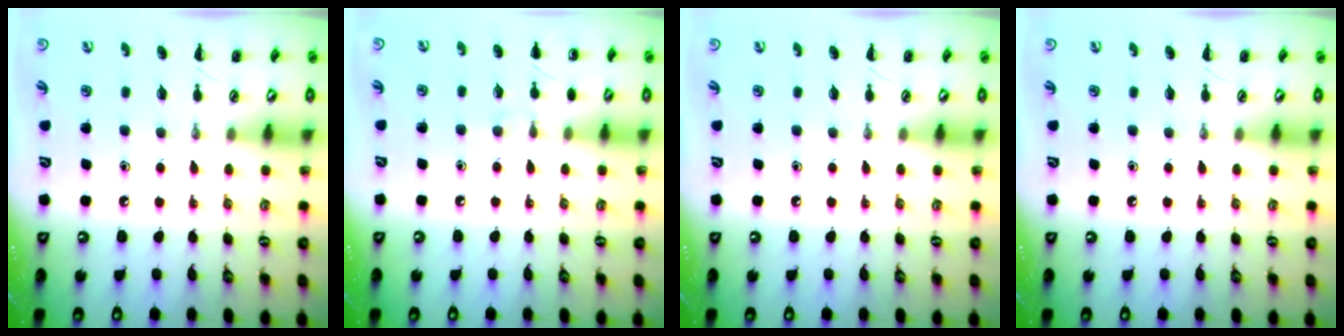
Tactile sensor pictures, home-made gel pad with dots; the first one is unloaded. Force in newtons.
{"total": 5.6, "press": 5.3, "slide": 1.7}
{"total": 0.0}
{"total": 0.0}